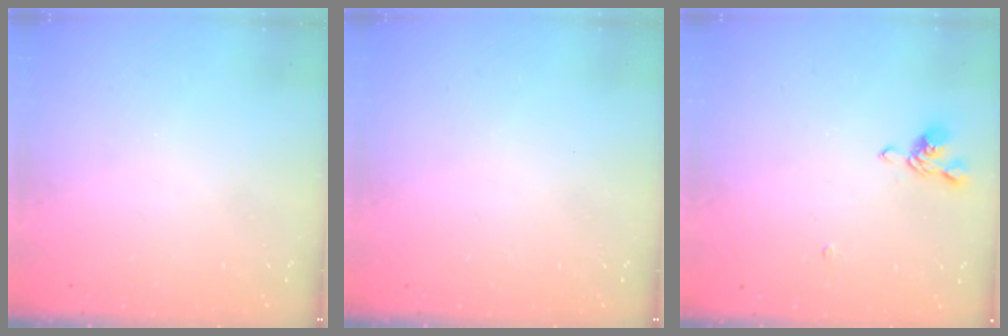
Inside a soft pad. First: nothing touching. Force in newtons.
{"total": 0.0}
{"total": 3.6, "press": 3.6, "slide": 0.3}